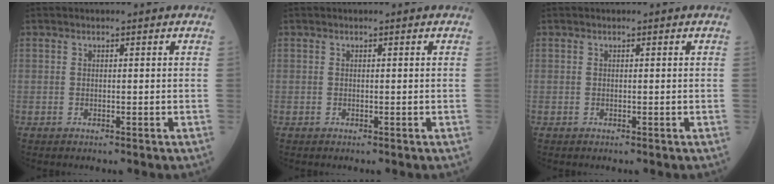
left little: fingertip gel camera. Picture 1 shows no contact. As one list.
[{"total": 0.0}, {"total": 0.0}]